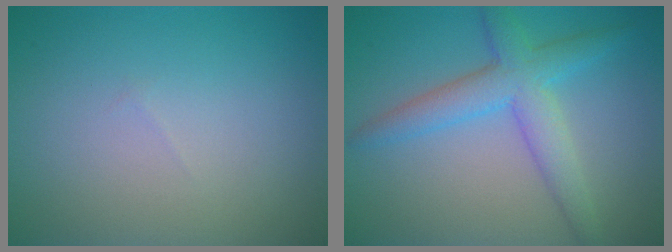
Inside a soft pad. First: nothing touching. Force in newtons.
{"total": 4.6, "press": 4.6, "slide": 0.1}